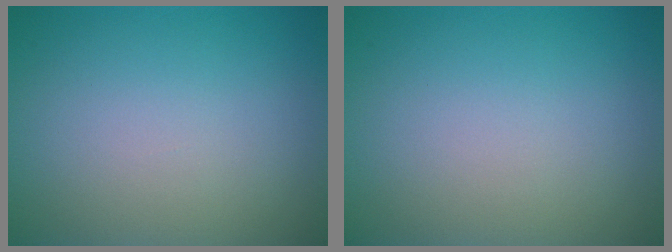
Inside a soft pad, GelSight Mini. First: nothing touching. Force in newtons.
{"total": 0.0}